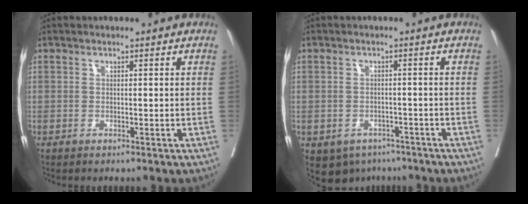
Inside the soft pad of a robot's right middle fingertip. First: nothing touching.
{"total": 7.1, "force": [-4.6, 5.2, 1.7], "torque": [-0.035, 0.002, -0.058]}